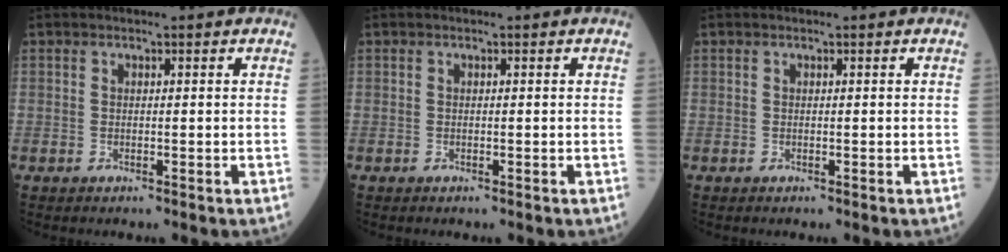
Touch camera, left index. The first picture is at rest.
{"total": 0.0}
{"total": 0.0}